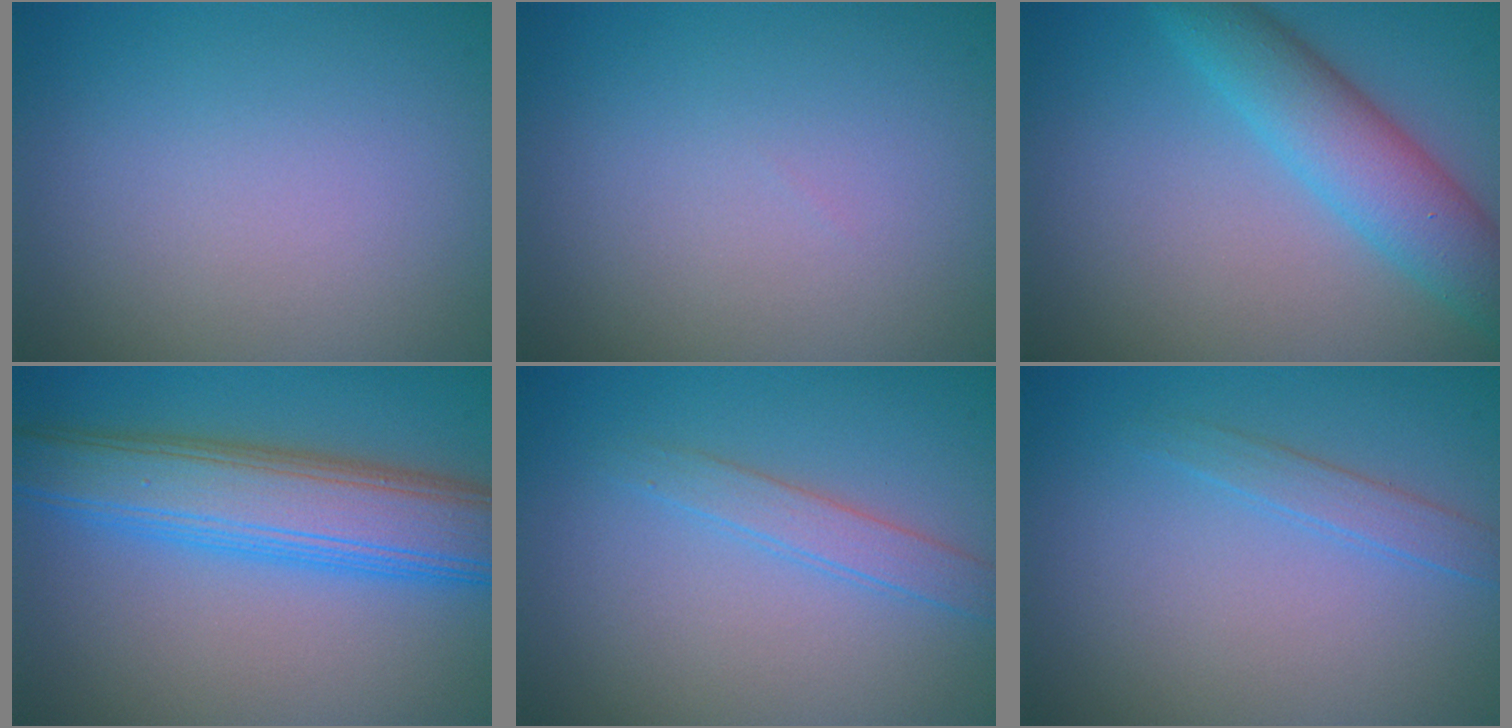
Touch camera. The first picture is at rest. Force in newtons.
{"total": 0.0}
{"total": 5.6, "press": 5.5, "slide": 0.3}
{"total": 8.0, "press": 8.0, "slide": 0.0}
{"total": 1.9, "press": 1.9, "slide": 0.2}
{"total": 1.5, "press": 1.5, "slide": 0.1}